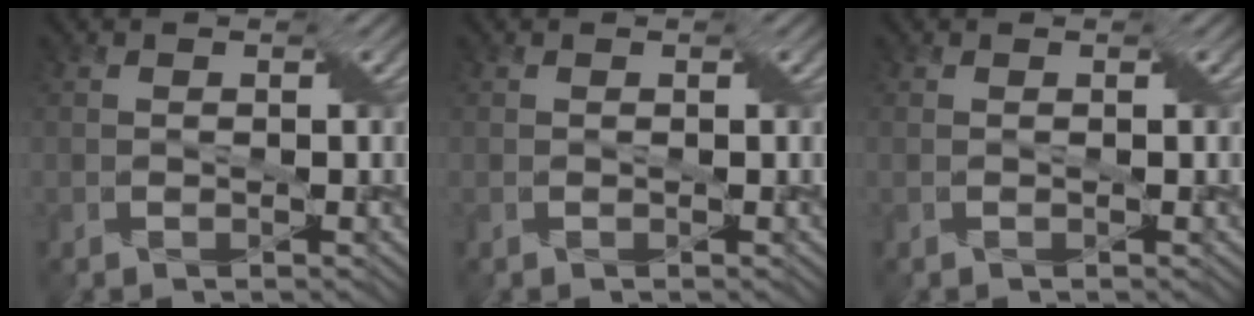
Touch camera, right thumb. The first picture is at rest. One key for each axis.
{"total": 0.5, "fx": -0.1, "fy": 0.3, "fz": 0.4, "tx": -0.008, "ty": -0.002, "tz": -0.002}
{"total": 0.5, "fx": 0.0, "fy": 0.3, "fz": 0.5, "tx": -0.014, "ty": -0.003, "tz": 0.000}